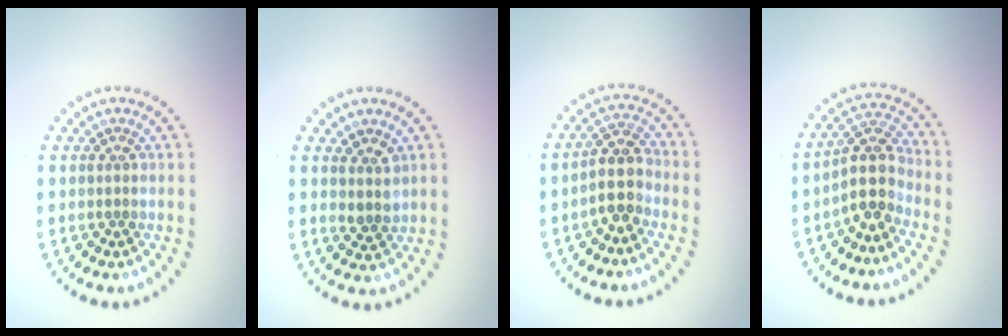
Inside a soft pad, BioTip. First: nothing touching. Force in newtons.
{"total": 1.8, "press": 1.5, "slide": 1.0}
{"total": 3.0, "press": 2.6, "slide": 1.4}
{"total": 3.8, "press": 3.0, "slide": 2.3}